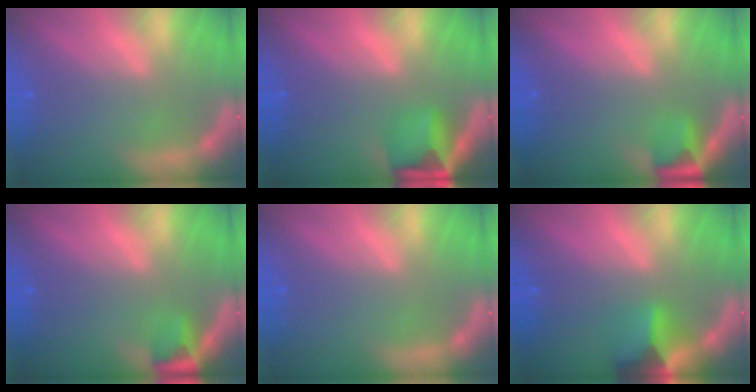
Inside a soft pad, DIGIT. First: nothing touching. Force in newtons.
{"total": 5.4}
{"total": 2.9}
{"total": 2.4}
{"total": 0.0}
{"total": 4.9}